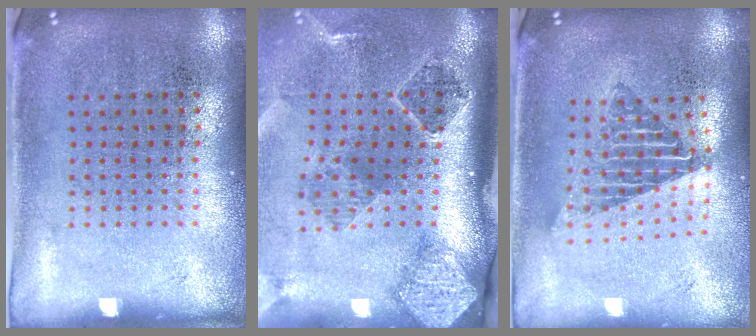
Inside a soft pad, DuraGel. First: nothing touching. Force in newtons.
{"total": 2.8, "press": 1.9, "slide": 2.1}
{"total": 1.7, "press": 1.3, "slide": 1.1}